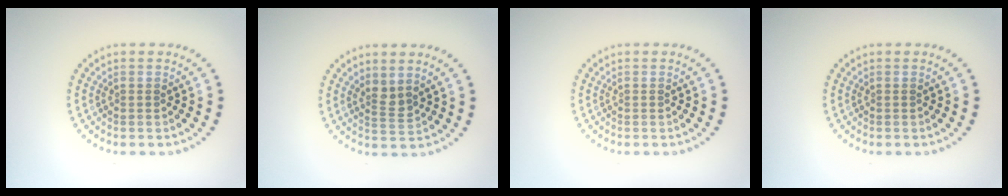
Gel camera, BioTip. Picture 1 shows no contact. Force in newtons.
{"total": 1.7, "press": 1.3, "slide": 1.1}
{"total": 0.0}
{"total": 0.0}